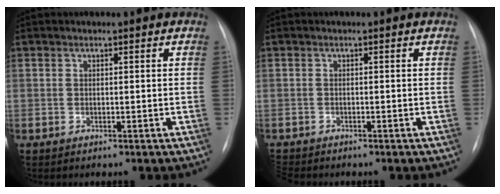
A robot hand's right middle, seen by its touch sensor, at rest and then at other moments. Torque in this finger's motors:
{"motor_torque": [0.49, -0.57, 0.02, 0.02]}